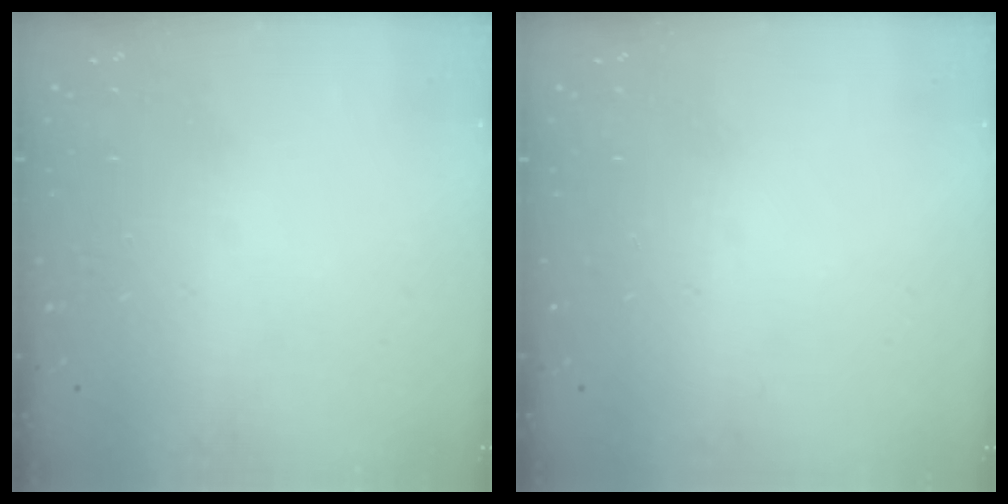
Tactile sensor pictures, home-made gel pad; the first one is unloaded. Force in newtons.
{"total": 0.0}